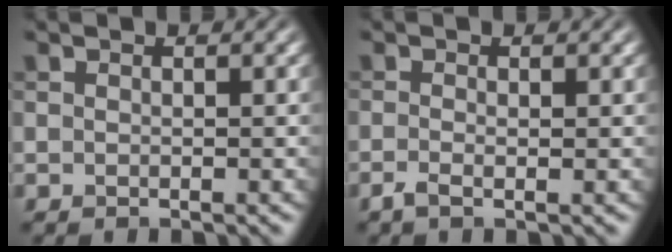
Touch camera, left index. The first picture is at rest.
{"total": 1.5, "force": [-0.7, 0.3, 1.3], "torque": [-0.031, -0.004, -0.015]}